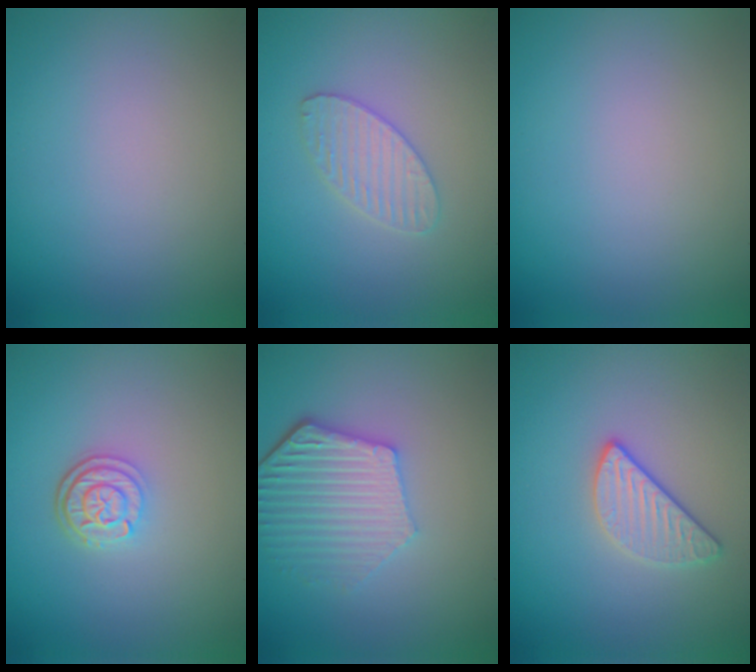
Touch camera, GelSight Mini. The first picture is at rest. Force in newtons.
{"total": 2.6, "press": 2.6, "slide": 0.2}
{"total": 0.0}
{"total": 3.0, "press": 2.5, "slide": 1.6}
{"total": 5.3, "press": 4.2, "slide": 3.2}
{"total": 2.5, "press": 2.4, "slide": 0.8}